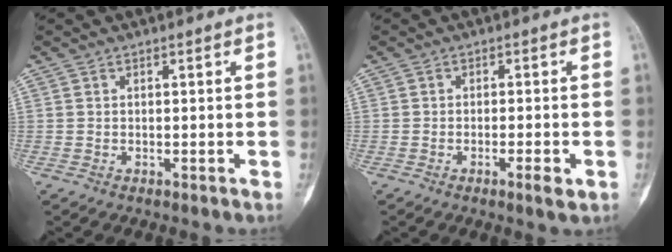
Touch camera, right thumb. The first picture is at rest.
{"total": 3.0, "force": [-1.4, 0.5, 2.6], "torque": [-0.041, -0.002, -0.023]}